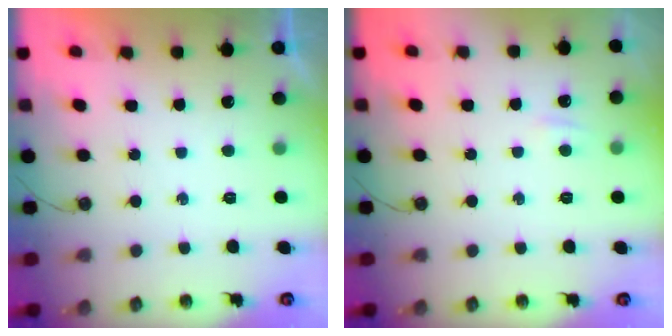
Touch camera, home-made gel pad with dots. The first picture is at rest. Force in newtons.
{"total": 2.8, "press": 2.8, "slide": 0.5}